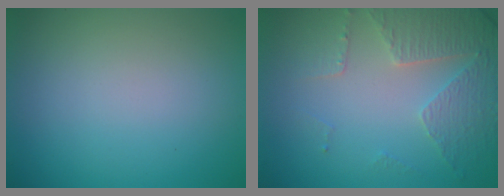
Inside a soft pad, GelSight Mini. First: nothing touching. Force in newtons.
{"total": 4.8, "press": 3.5, "slide": 3.2}